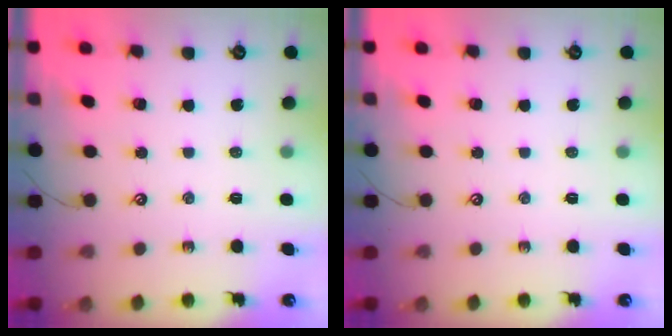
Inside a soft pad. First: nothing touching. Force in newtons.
{"total": 0.0}